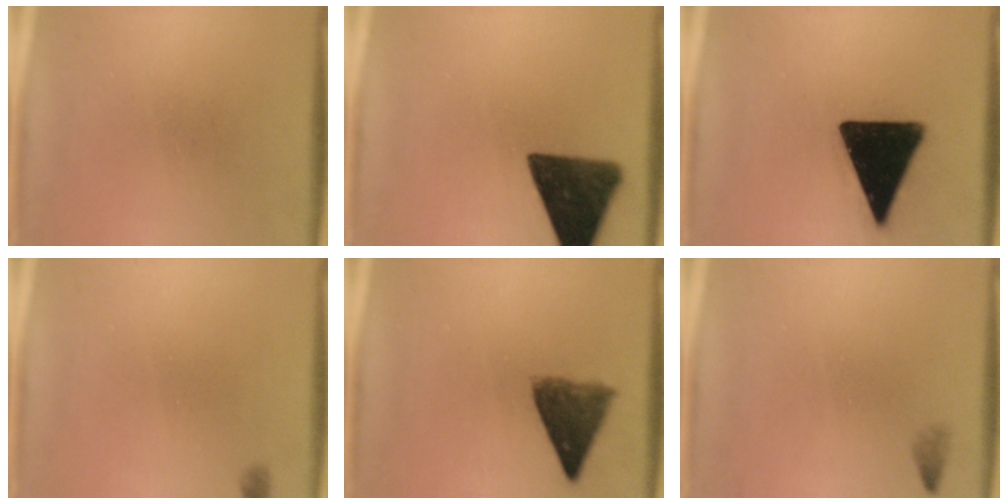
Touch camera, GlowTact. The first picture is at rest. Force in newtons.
{"total": 14.4}
{"total": 19.6}
{"total": 0.7}
{"total": 7.3}
{"total": 0.8}